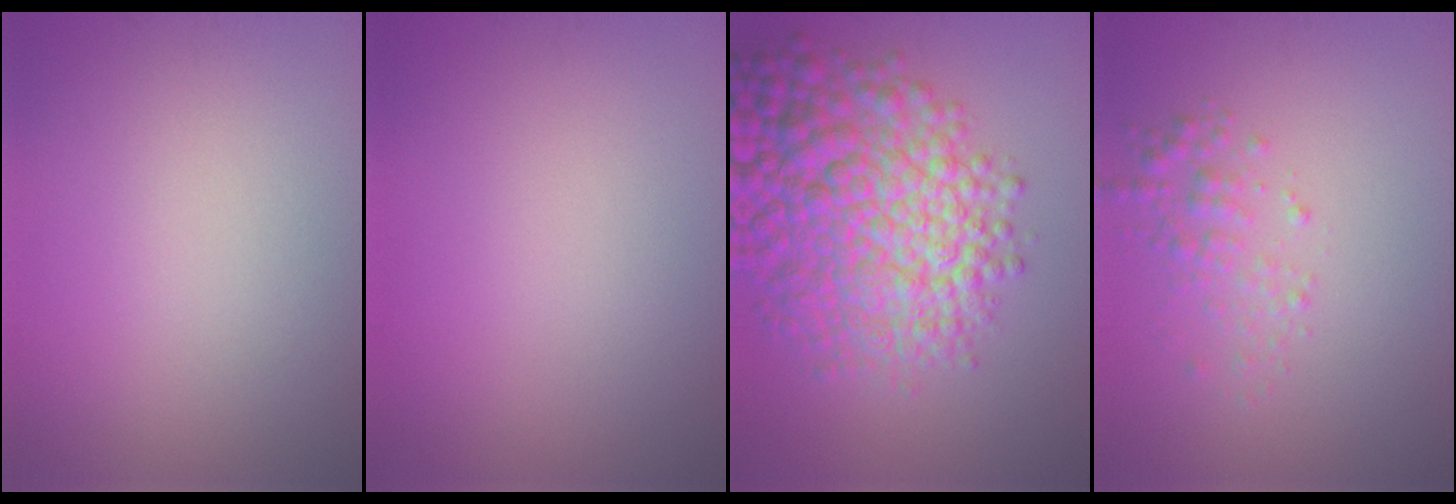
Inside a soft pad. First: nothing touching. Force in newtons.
{"total": 0.0}
{"total": 11.1, "press": 11.1, "slide": 0.3}
{"total": 2.0, "press": 2.0, "slide": 0.1}